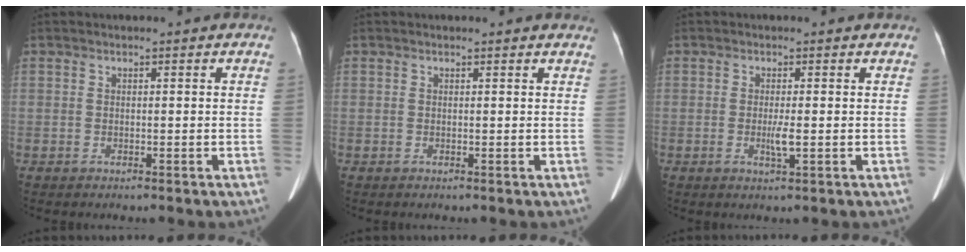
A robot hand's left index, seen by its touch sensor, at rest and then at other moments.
{"total": 3.0, "force": [2.9, 0.7, 0.5], "torque": [-0.014, 0.010, 0.016]}
{"total": 2.0, "force": [-0.3, 0.1, 2.0], "torque": [-0.042, -0.004, -0.004]}